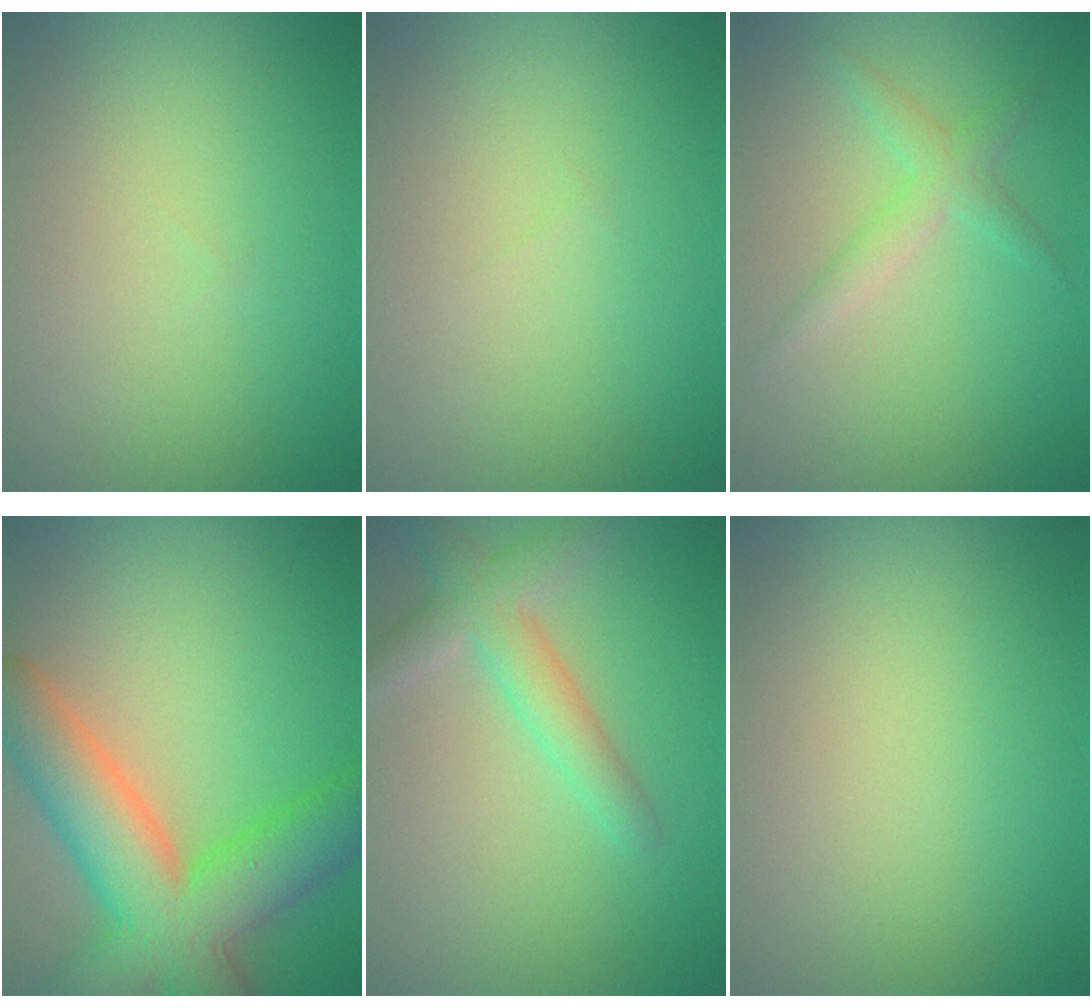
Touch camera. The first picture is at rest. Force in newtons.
{"total": 0.0}
{"total": 1.3, "press": 1.3, "slide": 0.1}
{"total": 10.4, "press": 10.4, "slide": 0.4}
{"total": 3.7, "press": 3.7, "slide": 0.3}
{"total": 0.0}